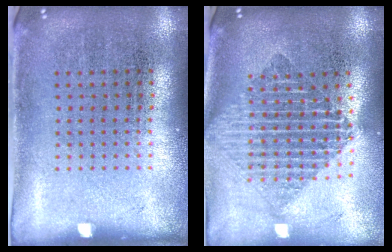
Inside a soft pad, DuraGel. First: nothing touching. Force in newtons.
{"total": 1.9, "press": 1.6, "slide": 1.0}